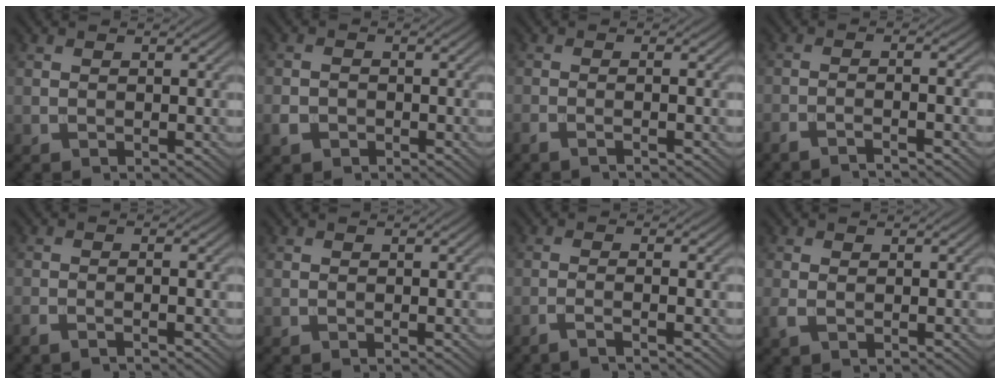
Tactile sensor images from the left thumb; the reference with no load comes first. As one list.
[{"total": 2.2, "force": [-1.2, 1.6, 0.9], "torque": [-0.019, -0.002, -0.027]}, {"total": 1.8, "force": [-1.0, 0.0, 1.5], "torque": [-0.022, 0.006, -0.028]}, {"total": 3.3, "force": [-2.5, 0.2, 2.2], "torque": [-0.028, 0.005, -0.060]}, {"total": 1.8, "force": [-1.2, 0.0, 1.3], "torque": [-0.021, 0.003, -0.031]}, {"total": 0.0}, {"total": 2.1, "force": [-1.1, 0.2, 1.8], "torque": [-0.020, 0.007, -0.039]}, {"total": 1.3, "force": [0.0, 0.6, 1.2], "torque": [-0.032, 0.000, 0.001]}]